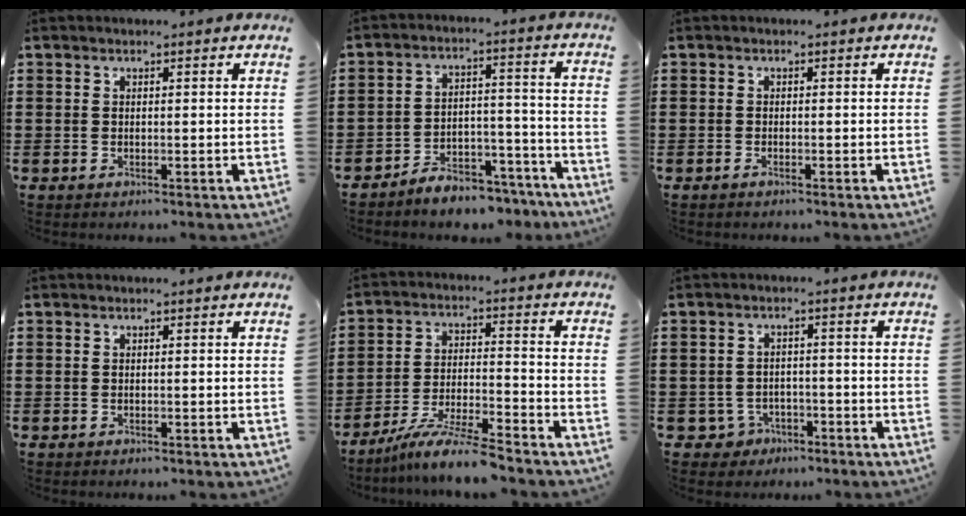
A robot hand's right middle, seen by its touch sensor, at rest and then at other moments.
{"total": 6.1, "force": [-5.9, 1.2, 1.0], "torque": [-0.012, 0.020, -0.113]}
{"total": 0.5, "force": [-0.4, 0.0, 0.4], "torque": [-0.008, -0.004, -0.006]}
{"total": 0.0}
{"total": 8.6, "force": [-7.7, -0.2, 3.9], "torque": [-0.078, -0.004, -0.149]}
{"total": 2.8, "force": [-2.2, 1.7, 0.5], "torque": [-0.025, -0.003, -0.049]}